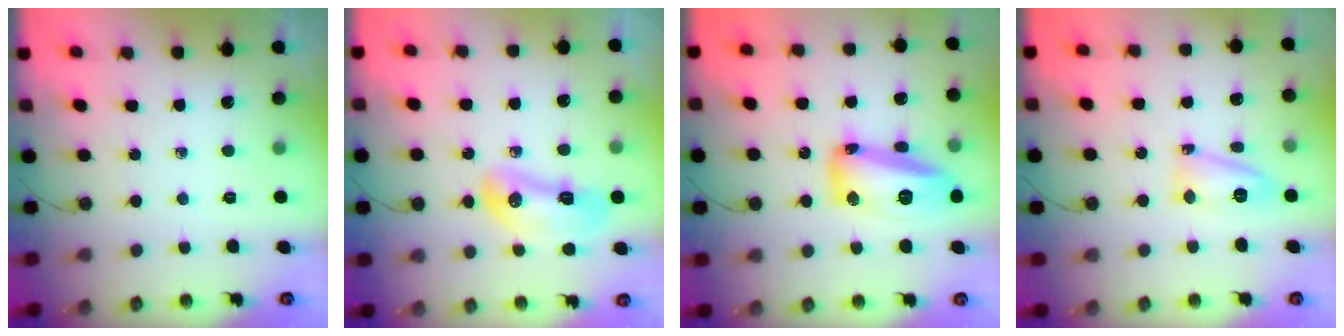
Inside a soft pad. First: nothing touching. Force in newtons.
{"total": 14.8, "press": 12.2, "slide": 8.4}
{"total": 15.6, "press": 15.4, "slide": 2.4}
{"total": 11.4, "press": 11.3, "slide": 1.0}